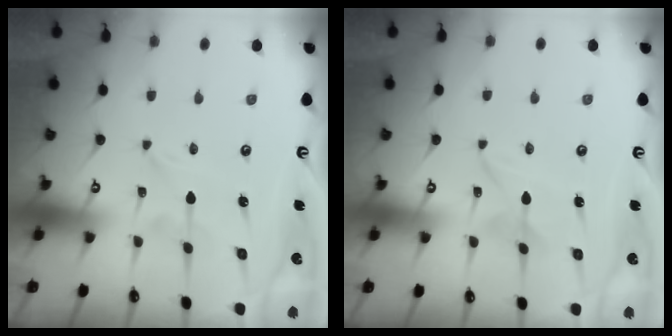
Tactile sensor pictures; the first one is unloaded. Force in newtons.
{"total": 1.5, "press": 1.5, "slide": 0.2}